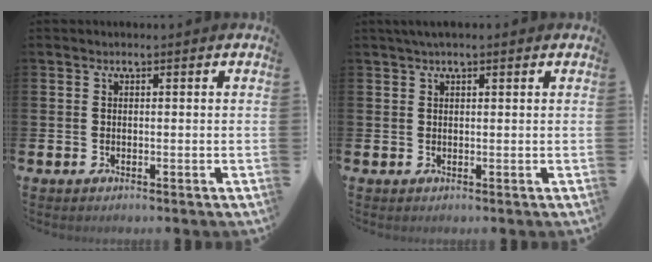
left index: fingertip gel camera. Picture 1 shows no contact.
{"total": 1.6, "force": [1.2, 0.4, 1.0], "torque": [-0.005, 0.000, 0.017]}